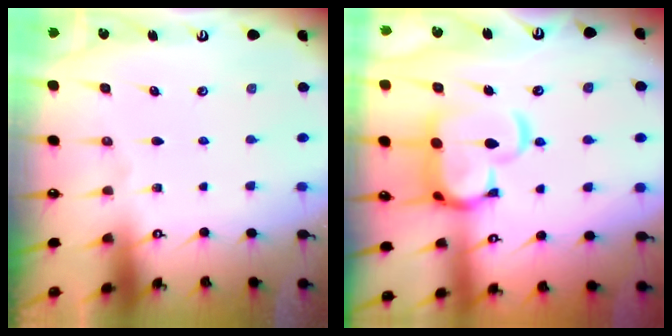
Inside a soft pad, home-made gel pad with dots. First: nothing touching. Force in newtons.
{"total": 10.1, "press": 10.0, "slide": 1.5}